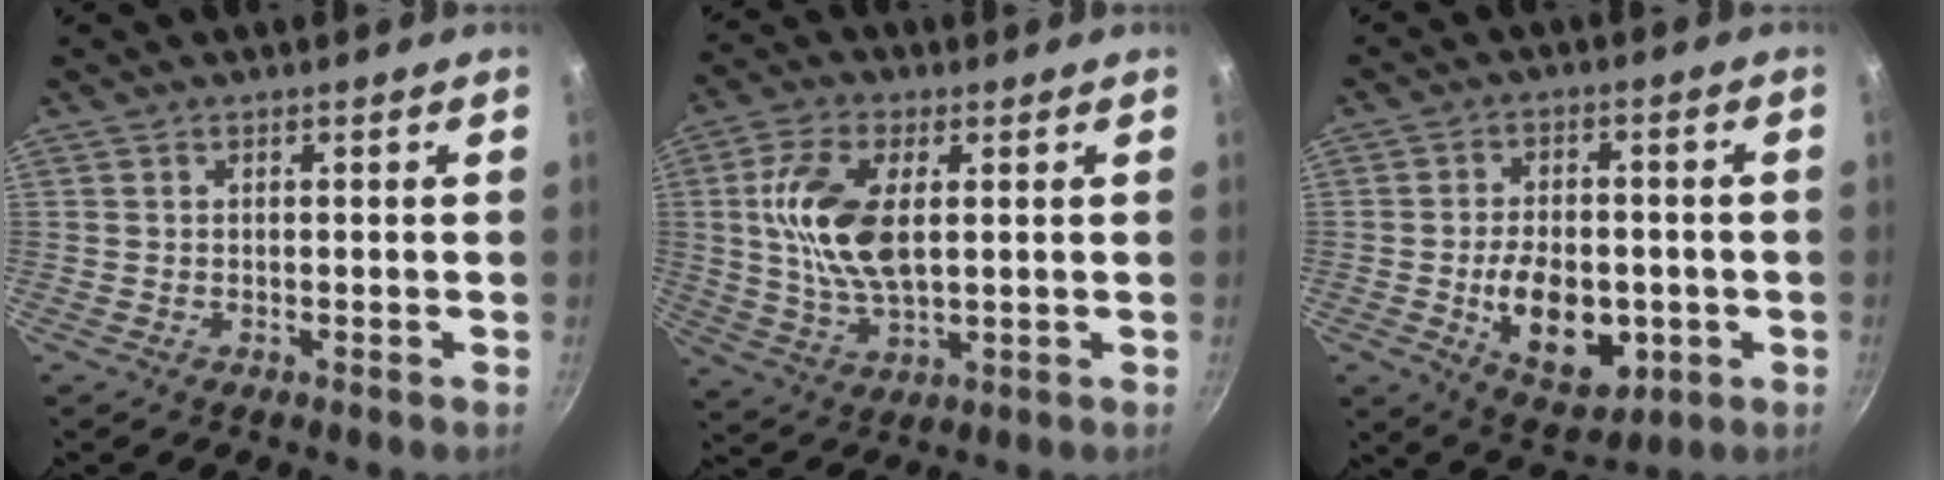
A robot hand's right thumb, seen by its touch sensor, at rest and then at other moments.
{"total": 13.0, "force": [2.0, 6.5, 11.1], "torque": [-0.212, 0.002, 0.037]}
{"total": 13.8, "force": [-2.7, 8.8, 10.2], "torque": [-0.126, 0.003, -0.029]}